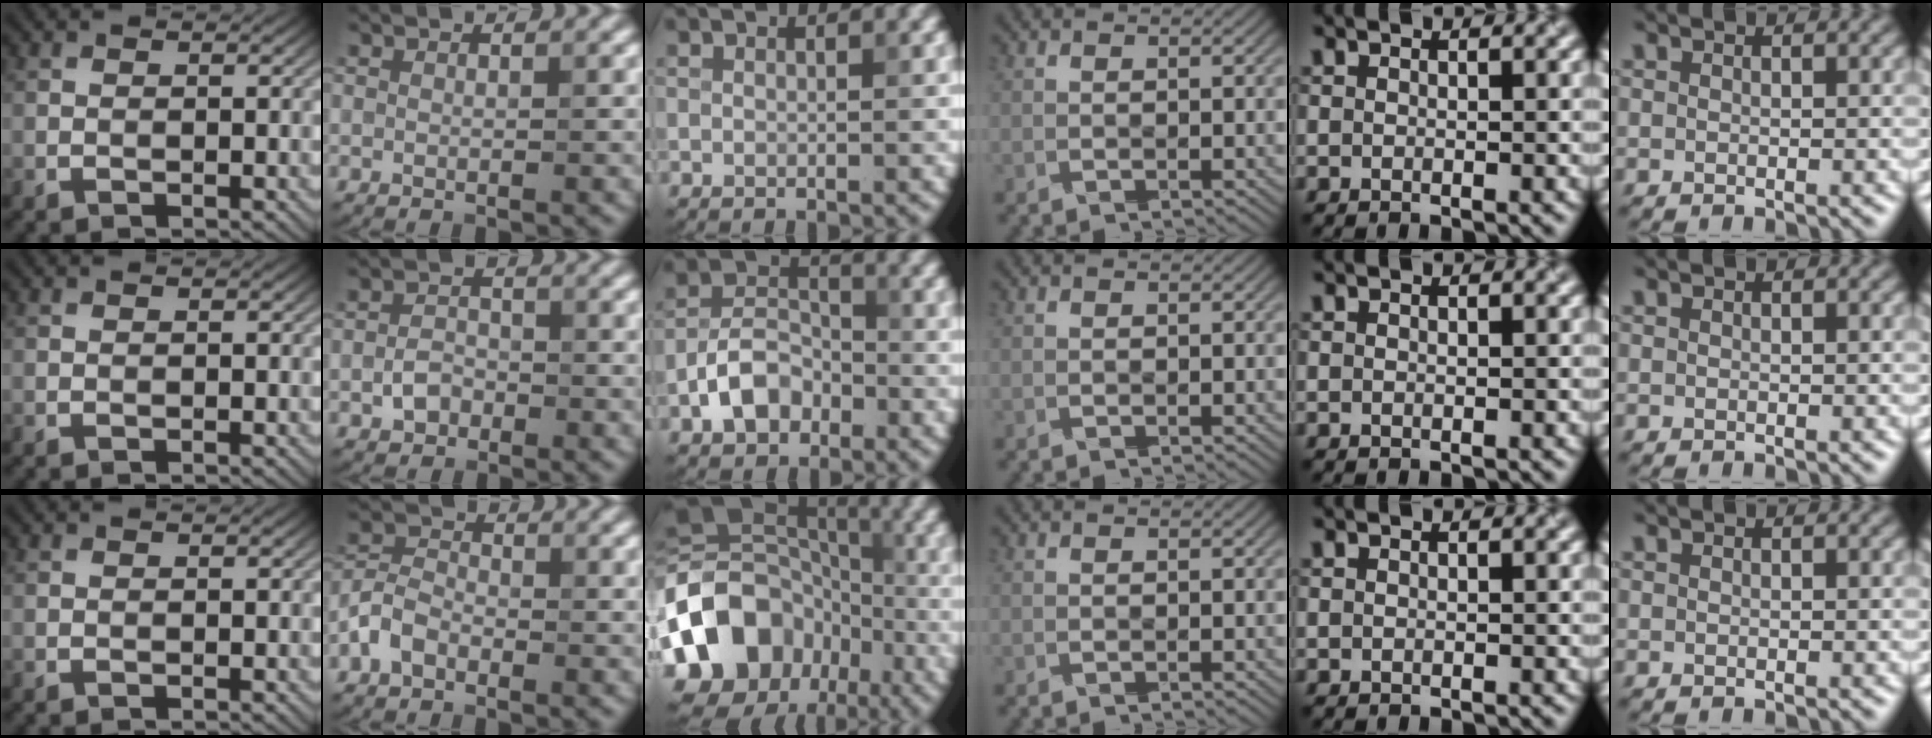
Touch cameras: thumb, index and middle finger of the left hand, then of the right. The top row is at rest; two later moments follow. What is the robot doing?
{"motion": "fold", "object": "receipt paper"}